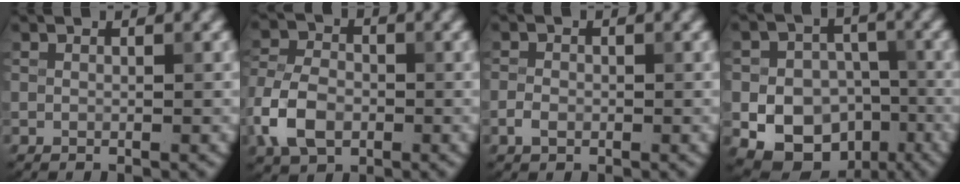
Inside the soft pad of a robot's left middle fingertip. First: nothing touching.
{"total": 6.1, "force": [-2.2, 4.1, 3.9], "torque": [-0.086, 0.002, -0.052]}
{"total": 1.6, "force": [-0.6, 1.2, 0.9], "torque": [-0.017, 0.001, -0.016]}
{"total": 12.2, "force": [-4.8, 10.0, 5.2], "torque": [-0.052, -0.035, -0.094]}